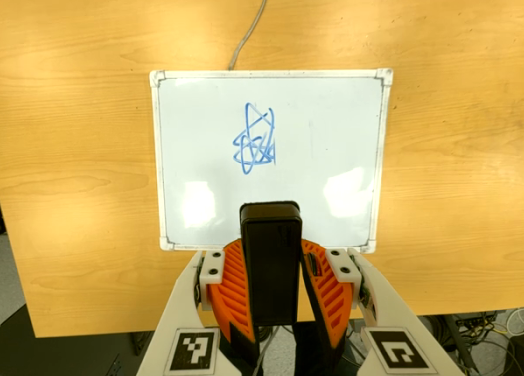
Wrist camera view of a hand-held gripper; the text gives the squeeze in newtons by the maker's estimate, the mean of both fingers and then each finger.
{"total": 7.7, "left": 7.6, "right": 7.9}